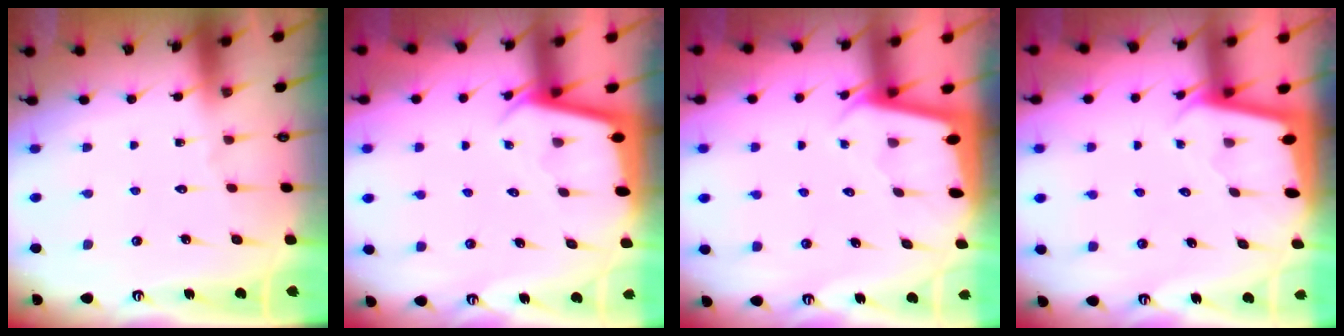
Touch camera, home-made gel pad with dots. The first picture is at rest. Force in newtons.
{"total": 2.3, "press": 2.3, "slide": 0.1}
{"total": 2.0, "press": 2.0, "slide": 0.1}
{"total": 1.9, "press": 1.9, "slide": 0.1}